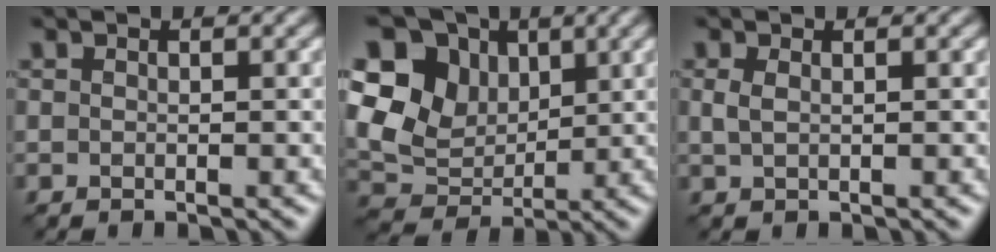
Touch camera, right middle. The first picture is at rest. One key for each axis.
{"total": 8.3, "fx": 2.9, "fy": 6.5, "fz": 4.2, "tx": -0.098, "ty": 0.010, "tz": 0.042}
{"total": 1.0, "fx": 0.3, "fy": 0.6, "fz": 0.7, "tx": -0.020, "ty": 0.000, "tz": 0.008}